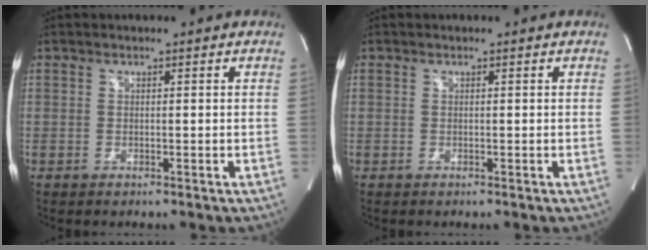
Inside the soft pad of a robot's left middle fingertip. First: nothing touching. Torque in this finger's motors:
{"motor_torque": [-0.16, 0.07, 0.02, 0.01]}